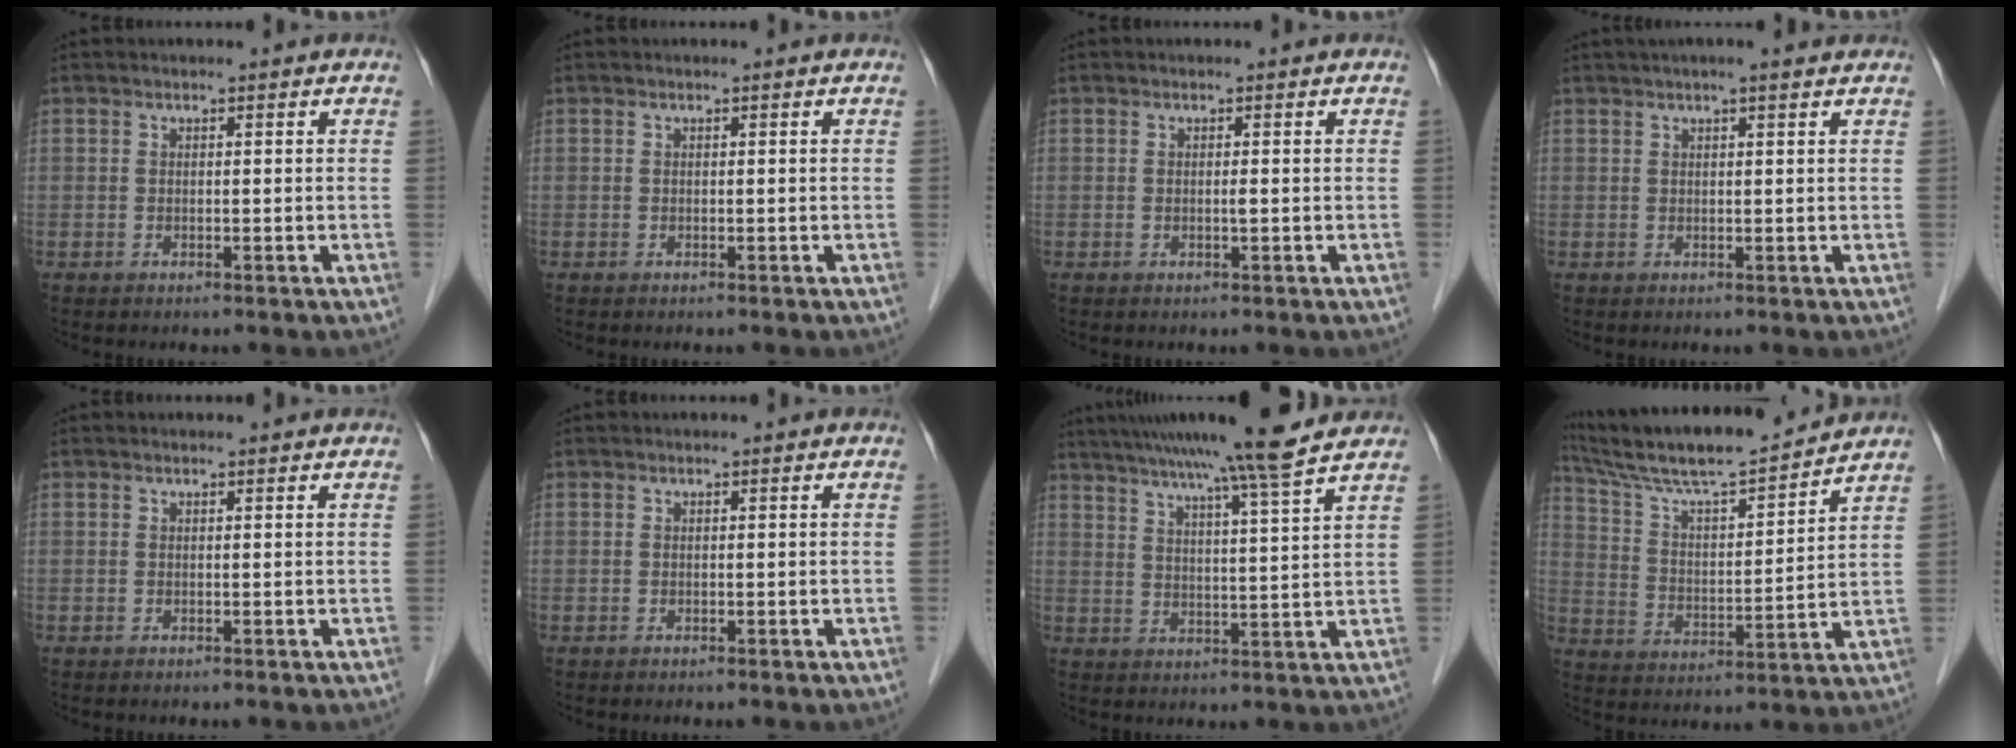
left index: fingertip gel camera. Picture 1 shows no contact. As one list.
[{"total": 0.0}, {"total": 0.5, "force": [0.0, 0.0, 0.5], "torque": [-0.011, 0.000, -0.001]}, {"total": 4.8, "force": [3.9, 0.1, 2.8], "torque": [-0.044, 0.025, 0.054]}, {"total": 0.6, "force": [0.6, 0.1, 0.2], "torque": [-0.007, 0.007, 0.009]}, {"total": 0.0}, {"total": 15.4, "force": [13.0, -1.6, 8.1], "torque": [-0.138, 0.006, 0.181]}, {"total": 16.7, "force": [15.2, 0.7, 7.0], "torque": [-0.135, 0.012, 0.257]}]